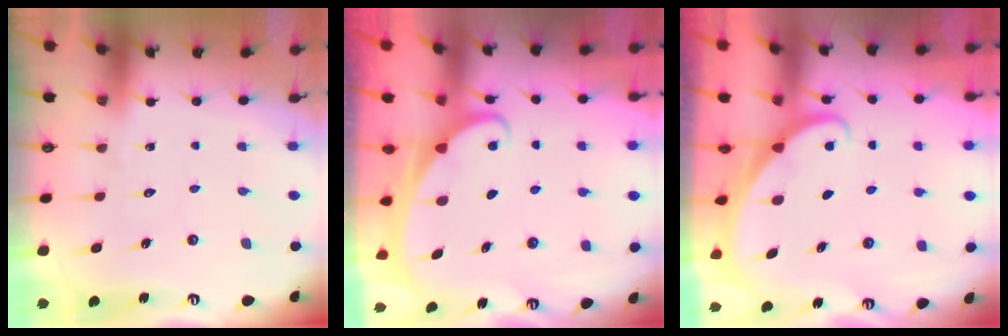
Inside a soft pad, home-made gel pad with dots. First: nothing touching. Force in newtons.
{"total": 1.8, "press": 1.8, "slide": 0.2}
{"total": 1.6, "press": 1.6, "slide": 0.0}